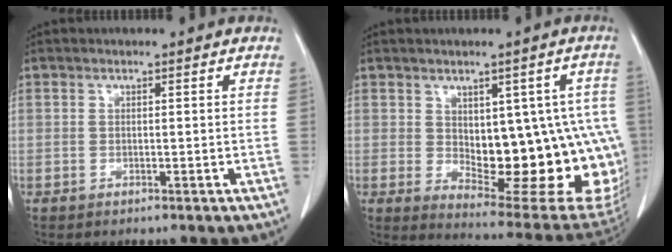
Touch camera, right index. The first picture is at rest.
{"total": 19.3, "force": [-1.2, 8.3, 17.4], "torque": [-0.153, 0.011, 0.013]}